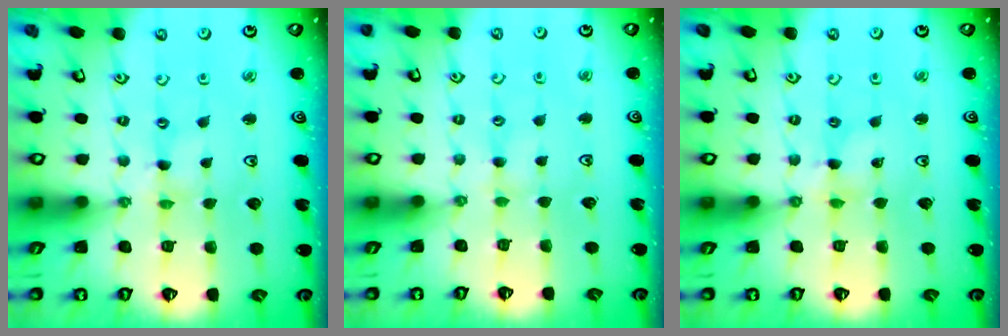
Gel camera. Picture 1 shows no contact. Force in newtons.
{"total": 1.8, "press": 1.8, "slide": 0.3}
{"total": 1.6, "press": 1.5, "slide": 0.2}